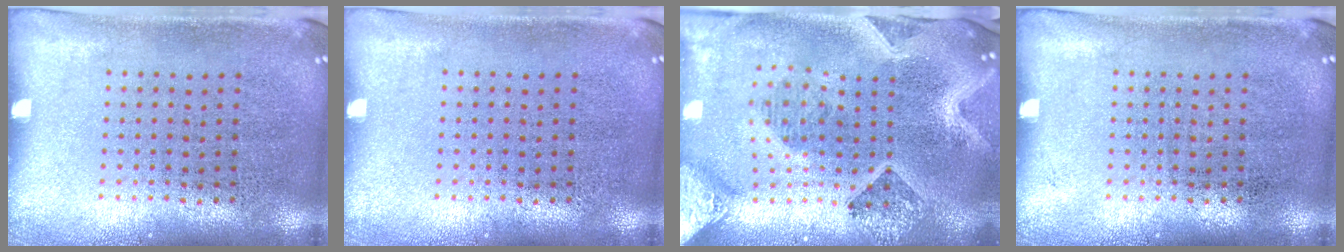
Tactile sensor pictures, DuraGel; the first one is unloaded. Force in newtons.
{"total": 0.0}
{"total": 4.2, "press": 3.3, "slide": 2.7}
{"total": 0.0}